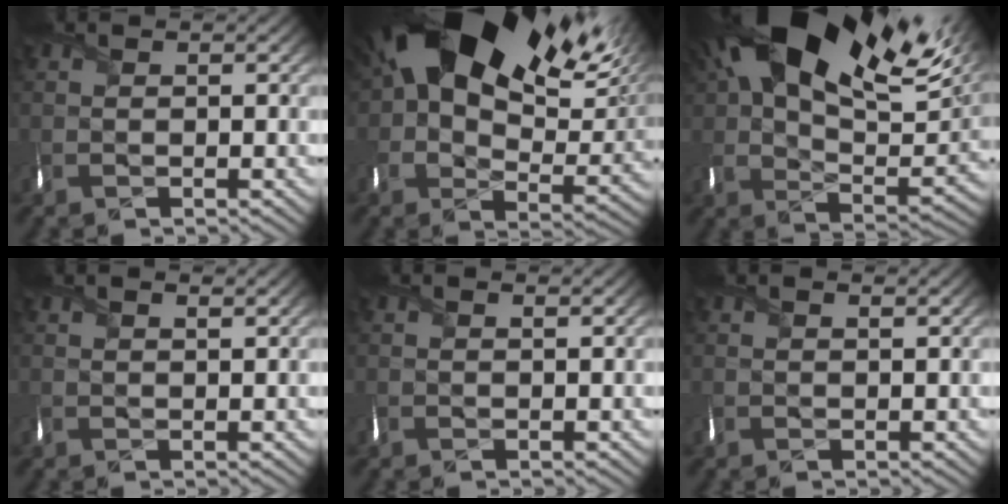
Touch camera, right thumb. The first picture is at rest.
{"total": 22.7, "force": [10.3, 13.2, 15.3], "torque": [-0.267, 0.021, 0.185]}
{"total": 24.1, "force": [12.3, 12.8, 16.3], "torque": [-0.305, 0.048, 0.198]}
{"total": 1.8, "force": [1.3, 0.4, 1.1], "torque": [-0.023, 0.006, 0.024]}
{"total": 1.2, "force": [0.8, 0.3, 0.7], "torque": [-0.018, 0.005, 0.014]}
{"total": 1.5, "force": [1.1, 0.3, 0.9], "torque": [-0.021, 0.005, 0.018]}